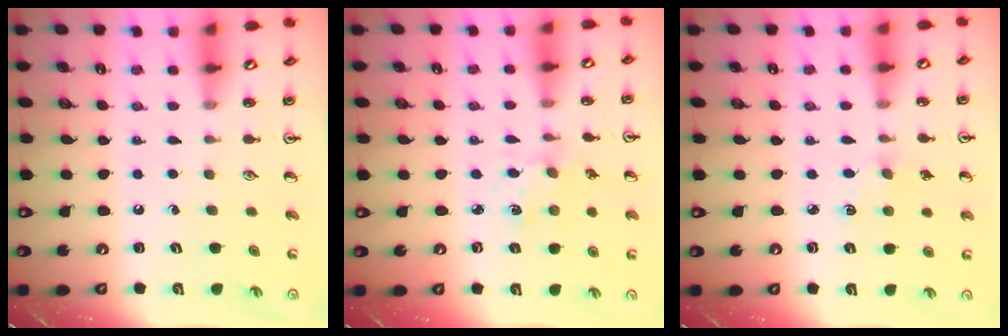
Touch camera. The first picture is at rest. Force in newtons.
{"total": 1.2, "press": 1.1, "slide": 0.3}
{"total": 3.7, "press": 3.6, "slide": 0.5}